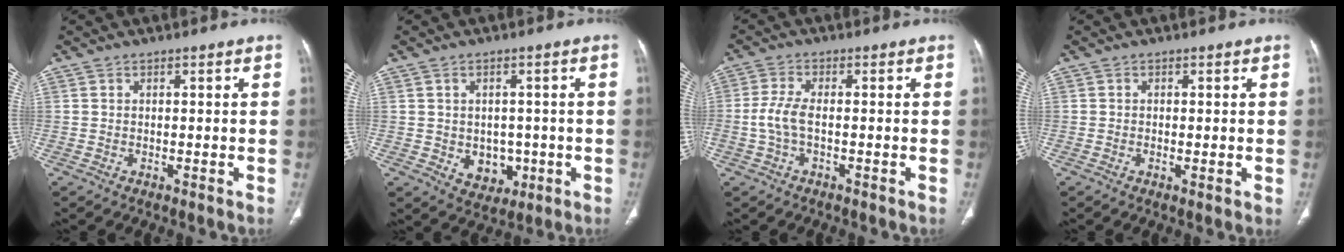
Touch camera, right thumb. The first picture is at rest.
{"total": 6.3, "force": [-1.1, 5.1, 3.6], "torque": [-0.019, 0.003, 0.000]}
{"total": 4.6, "force": [-0.8, 1.9, 4.2], "torque": [-0.109, 0.005, -0.021]}
{"total": 1.3, "force": [-0.1, 0.4, 1.2], "torque": [-0.024, -0.004, -0.003]}